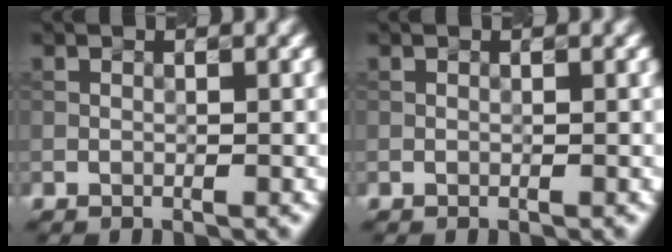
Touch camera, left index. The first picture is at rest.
{"total": 0.0}